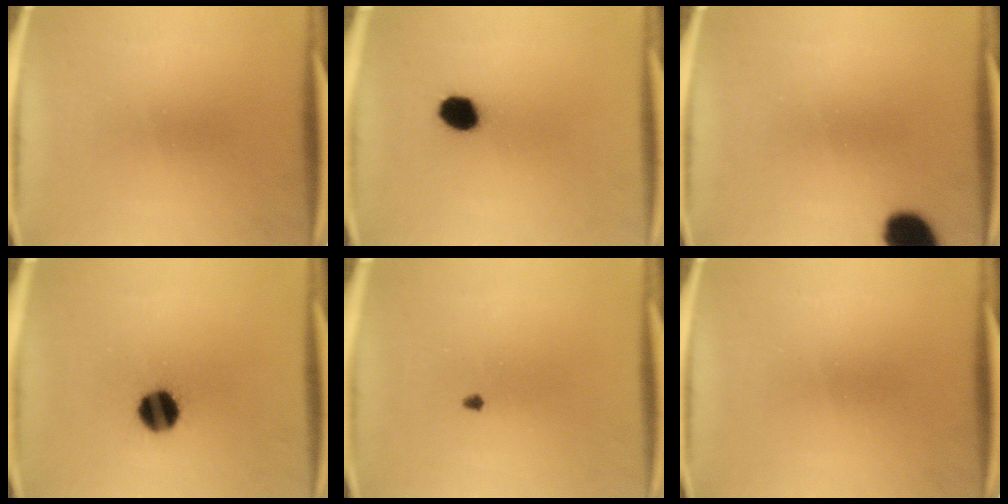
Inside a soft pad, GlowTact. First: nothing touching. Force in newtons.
{"total": 6.1}
{"total": 8.4}
{"total": 9.0}
{"total": 0.7}
{"total": 0.0}